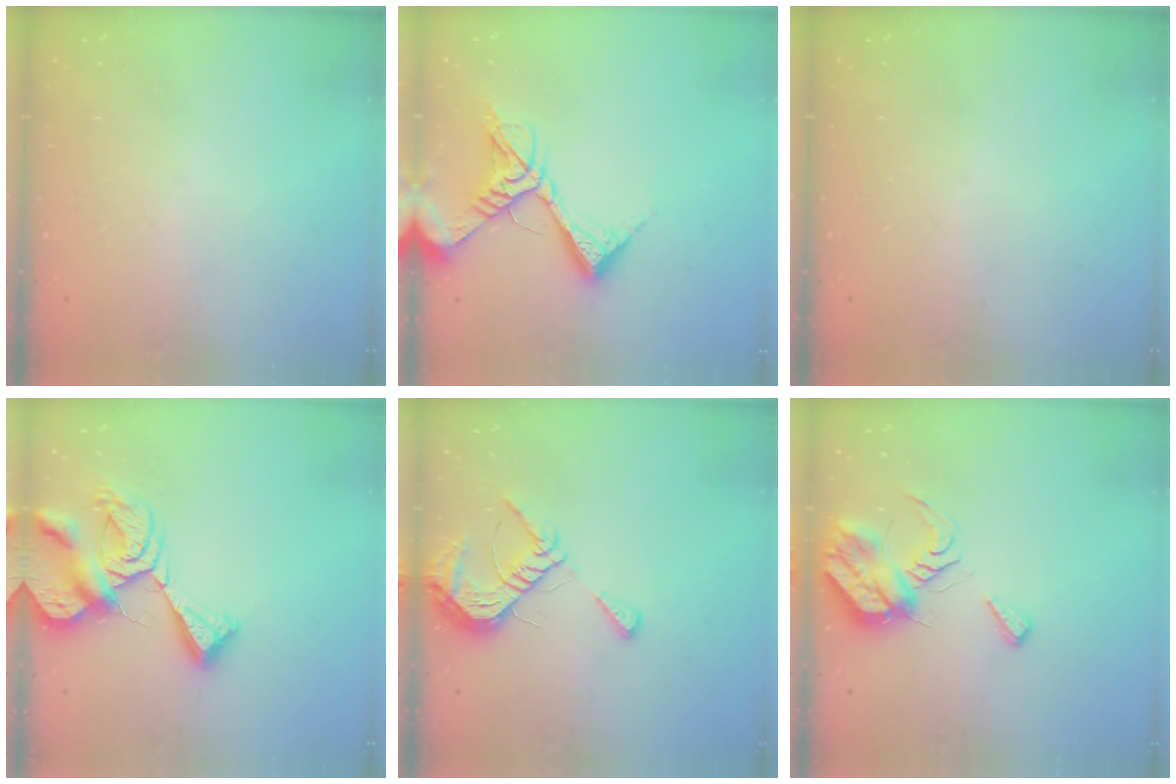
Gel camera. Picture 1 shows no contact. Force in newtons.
{"total": 12.7, "press": 12.7, "slide": 1.3}
{"total": 0.0}
{"total": 12.4, "press": 12.3, "slide": 1.4}
{"total": 8.5, "press": 8.5, "slide": 1.0}
{"total": 9.2, "press": 9.2, "slide": 0.3}